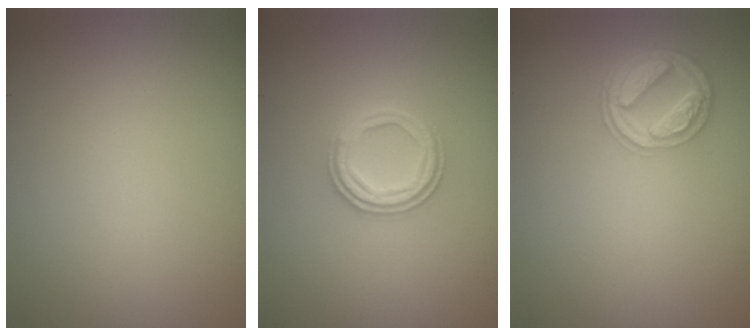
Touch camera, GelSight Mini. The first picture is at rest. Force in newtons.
{"total": 3.1, "press": 2.8, "slide": 1.2}
{"total": 4.3, "press": 3.4, "slide": 2.6}